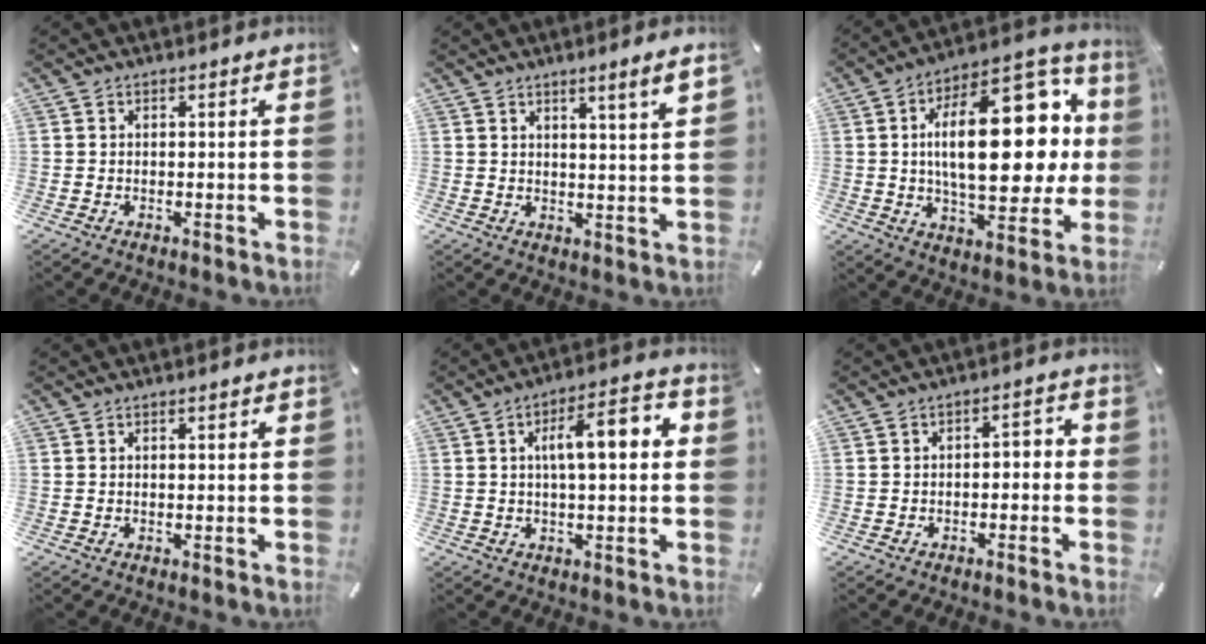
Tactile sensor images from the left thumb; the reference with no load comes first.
{"total": 4.7, "force": [3.2, -0.5, 3.4], "torque": [-0.055, -0.017, 0.050]}
{"total": 29.7, "force": [4.9, 13.9, 25.8], "torque": [-0.417, -0.023, 0.078]}
{"total": 0.5, "force": [0.3, 0.1, 0.5], "torque": [-0.007, 0.002, 0.004]}
{"total": 10.9, "force": [2.1, 3.5, 10.1], "torque": [-0.160, 0.002, 0.025]}
{"total": 3.0, "force": [-2.0, 1.4, 1.7], "torque": [-0.030, 0.016, -0.041]}